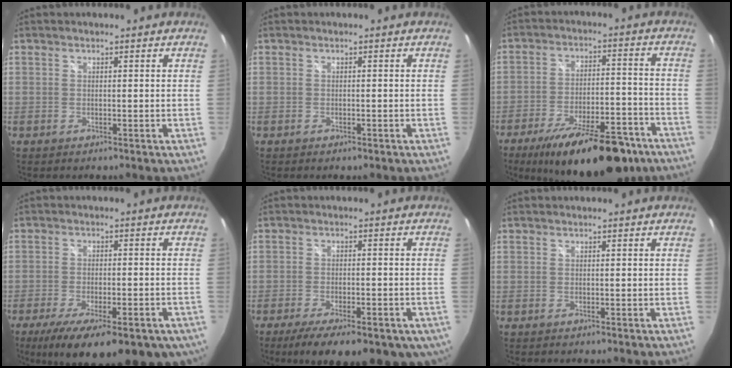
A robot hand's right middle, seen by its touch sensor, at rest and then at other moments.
{"total": 0.9, "force": [-0.7, 0.5, 0.4], "torque": [-0.008, -0.004, -0.012]}
{"total": 22.2, "force": [-16.1, 7.5, 13.3], "torque": [-0.215, -0.020, -0.225]}
{"total": 18.7, "force": [-11.5, 6.9, 13.1], "torque": [-0.230, -0.053, -0.156]}
{"total": 15.4, "force": [-9.7, 6.0, 10.4], "torque": [-0.181, -0.042, -0.128]}
{"total": 0.0}